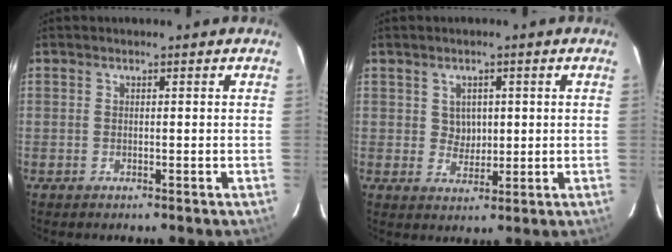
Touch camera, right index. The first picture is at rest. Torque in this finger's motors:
{"motor_torque": [-0.13, -0.02, -0.06, 0.00]}